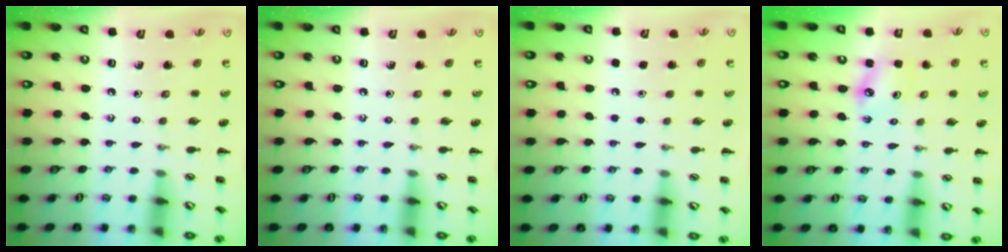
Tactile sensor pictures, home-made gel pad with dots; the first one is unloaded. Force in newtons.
{"total": 0.0}
{"total": 1.8, "press": 1.8, "slide": 0.1}
{"total": 4.6, "press": 4.5, "slide": 1.0}